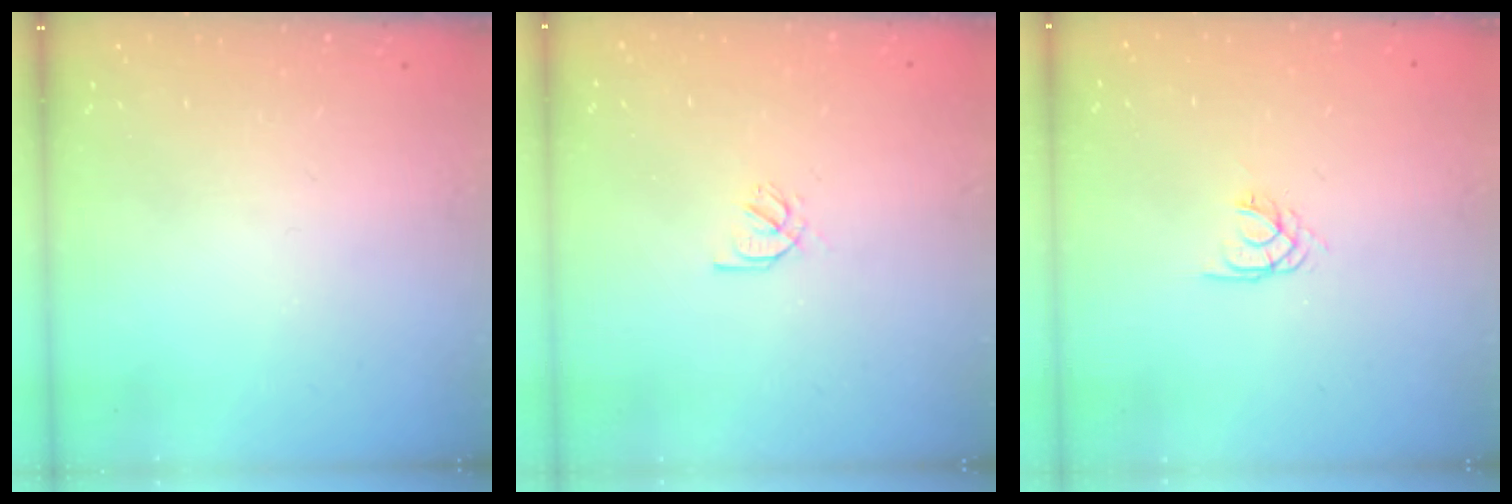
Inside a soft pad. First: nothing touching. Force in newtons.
{"total": 2.2, "press": 2.2, "slide": 0.0}
{"total": 1.7, "press": 1.7, "slide": 0.1}